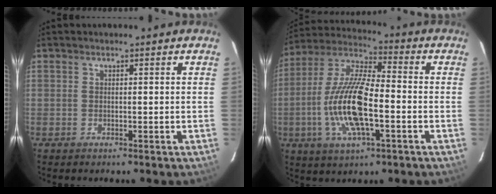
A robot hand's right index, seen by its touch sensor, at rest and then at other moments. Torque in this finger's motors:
{"motor_torque": [2.14, 0.00, 1.05, 0.21]}